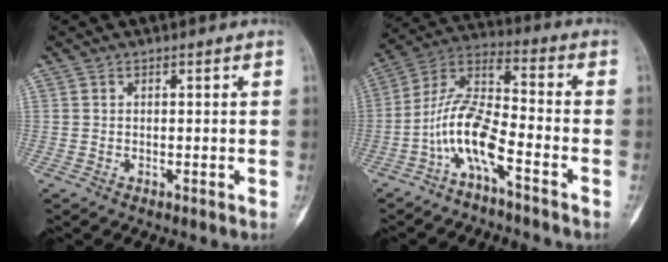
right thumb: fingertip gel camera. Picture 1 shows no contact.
{"total": 10.7, "force": [-5.2, 2.5, 8.9], "torque": [-0.196, 0.070, -0.110]}